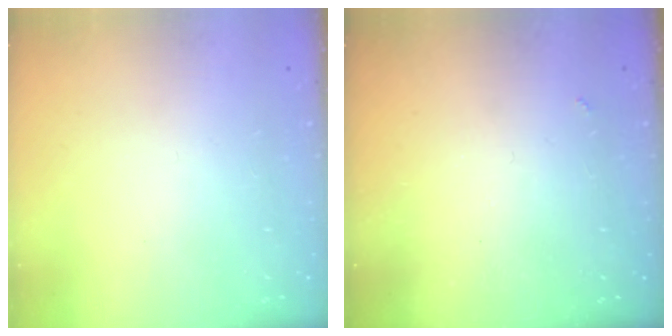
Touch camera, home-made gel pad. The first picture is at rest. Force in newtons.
{"total": 2.5, "press": 2.5, "slide": 0.5}